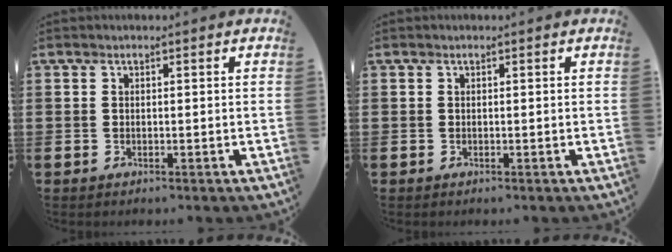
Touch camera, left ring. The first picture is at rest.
{"total": 0.0}